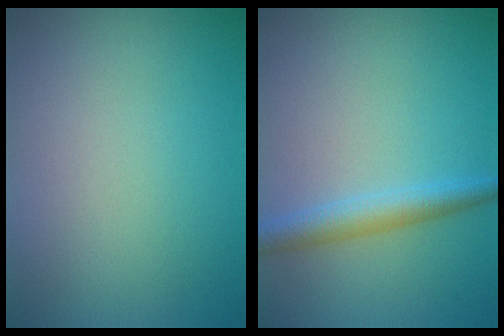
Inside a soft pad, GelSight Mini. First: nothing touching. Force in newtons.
{"total": 2.8, "press": 2.8, "slide": 0.1}